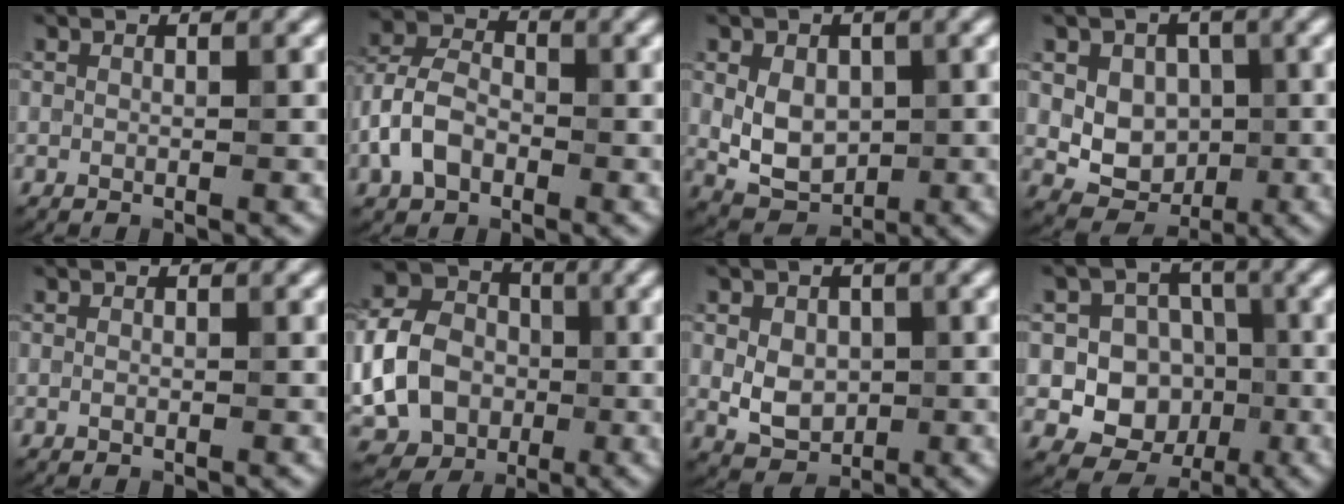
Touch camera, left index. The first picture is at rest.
{"total": 4.5, "force": [-2.0, 2.9, 2.9], "torque": [-0.065, 0.011, -0.045]}
{"total": 4.6, "force": [0.1, 3.2, 3.3], "torque": [-0.060, -0.002, 0.006]}
{"total": 5.4, "force": [0.6, 4.3, 3.1], "torque": [-0.045, 0.004, 0.003]}
{"total": 0.0}
{"total": 12.7, "force": [-1.5, 10.3, 7.3], "torque": [-0.162, 0.005, -0.042]}
{"total": 4.3, "force": [0.0, 3.1, 2.9], "torque": [-0.043, 0.005, -0.001]}
{"total": 8.9, "force": [-0.5, 8.3, 3.1], "torque": [-0.062, 0.030, -0.028]}